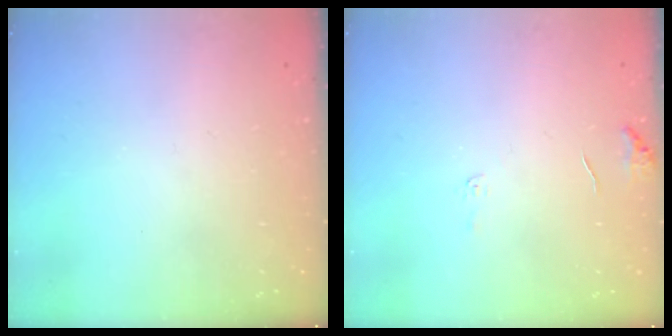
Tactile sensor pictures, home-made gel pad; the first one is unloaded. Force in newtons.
{"total": 6.4, "press": 6.3, "slide": 0.8}